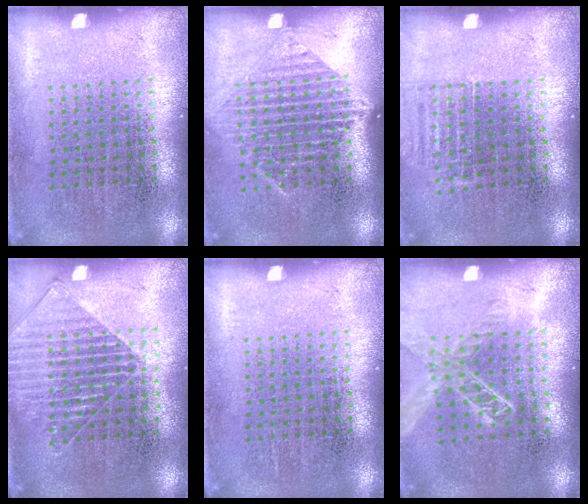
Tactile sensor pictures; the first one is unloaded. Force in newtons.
{"total": 1.4, "press": 1.3, "slide": 0.6}
{"total": 0.9, "press": 0.9, "slide": 0.1}
{"total": 1.5, "press": 1.3, "slide": 0.8}
{"total": 0.0}
{"total": 1.4, "press": 1.3, "slide": 0.5}